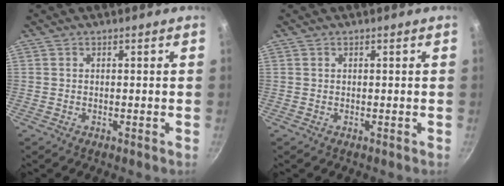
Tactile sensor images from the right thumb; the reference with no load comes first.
{"total": 0.0}